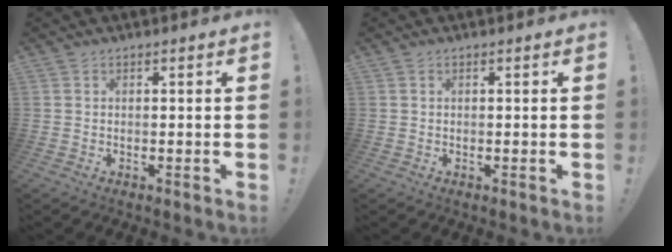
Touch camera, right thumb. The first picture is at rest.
{"total": 0.0}